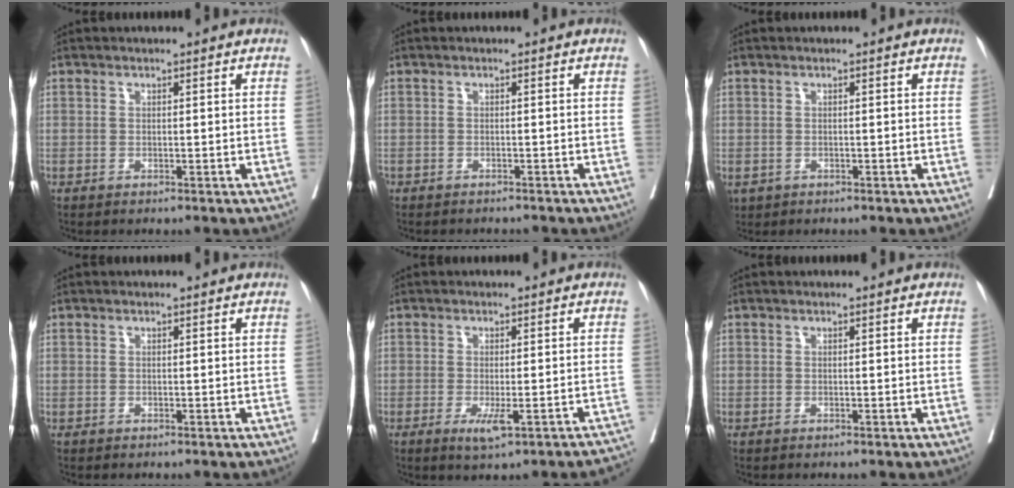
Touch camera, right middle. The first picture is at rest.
{"total": 3.1, "force": [-2.8, 1.2, 0.6], "torque": [-0.009, -0.003, -0.039]}
{"total": 2.3, "force": [-1.1, 1.9, 0.7], "torque": [-0.014, -0.002, -0.012]}
{"total": 0.0}
{"total": 6.9, "force": [-4.8, 1.2, 4.8], "torque": [-0.044, -0.003, -0.069]}
{"total": 0.0}